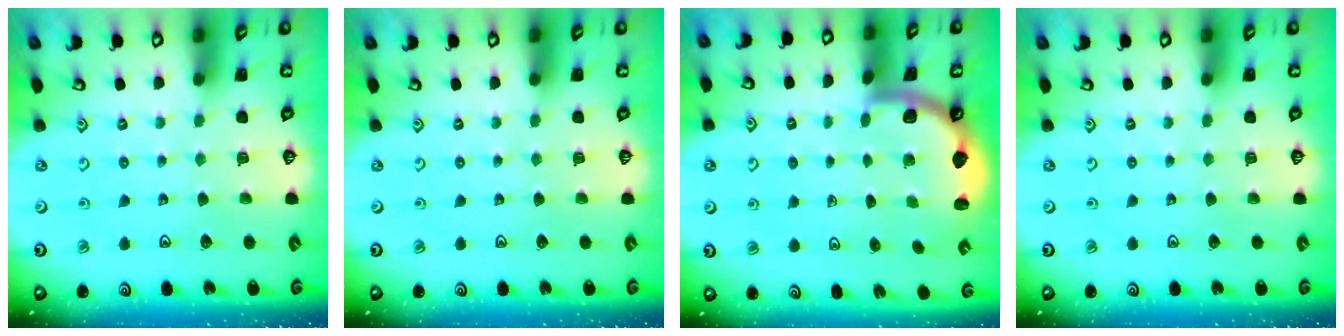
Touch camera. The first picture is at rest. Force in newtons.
{"total": 0.0}
{"total": 1.8, "press": 1.8, "slide": 0.1}
{"total": 0.0}